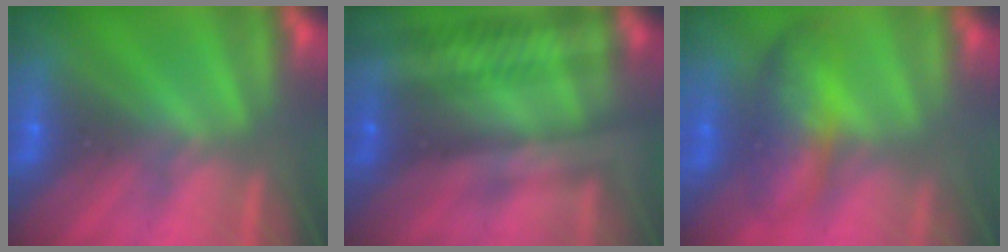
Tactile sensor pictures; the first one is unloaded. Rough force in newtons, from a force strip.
{"total": 2.4}
{"total": 6.0}